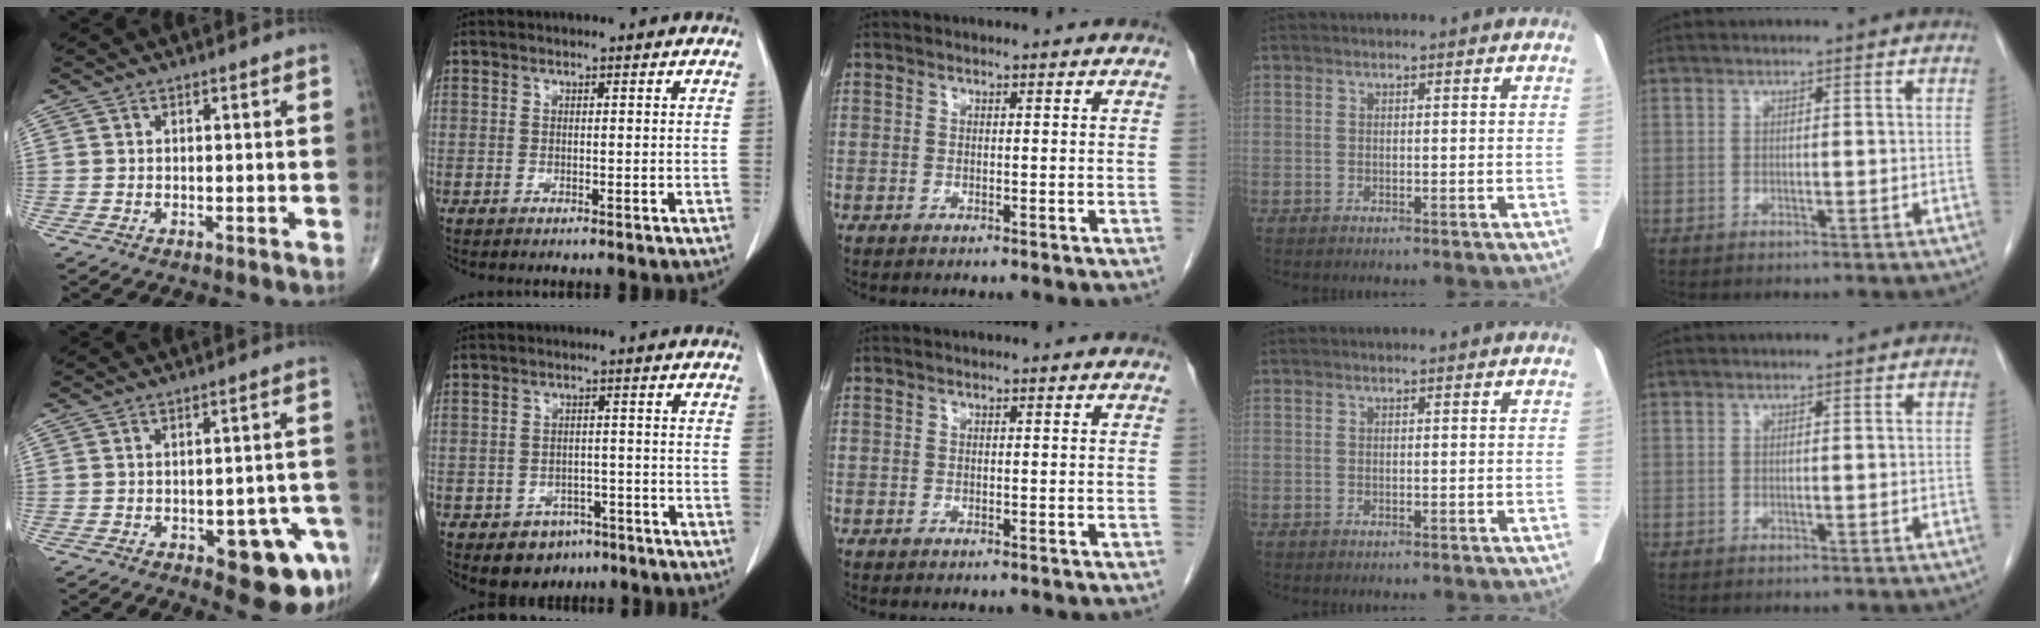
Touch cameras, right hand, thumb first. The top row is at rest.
{"thumb": {"total": 11.6, "force": [-5.3, 4.6, 9.3], "torque": [-0.083, 0.032, -0.056]}, "index": {"total": 5.4, "force": [-3.4, 4.1, 1.2], "torque": [-0.009, 0.011, -0.040]}}